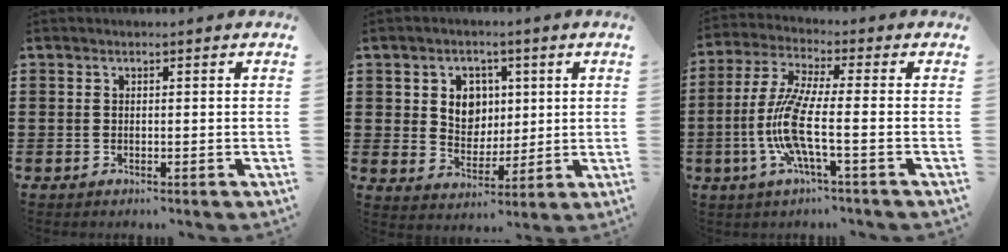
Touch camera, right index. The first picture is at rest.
{"total": 5.6, "force": [1.7, 5.0, 2.0], "torque": [-0.046, 0.011, 0.025]}
{"total": 9.9, "force": [-2.5, 1.9, 9.4], "torque": [-0.223, -0.022, -0.058]}